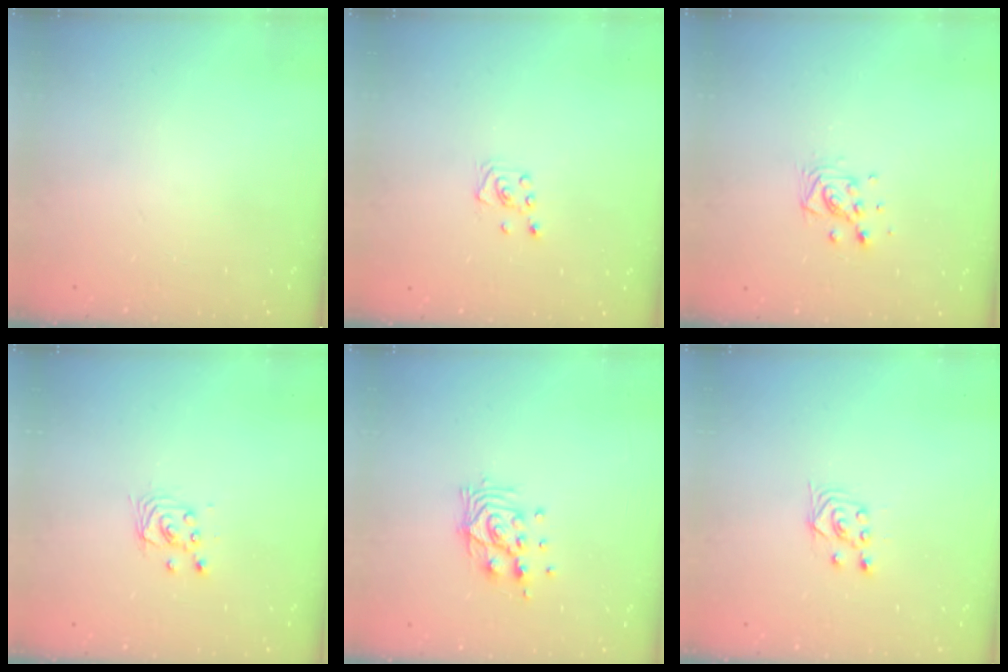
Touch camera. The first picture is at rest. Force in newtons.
{"total": 3.0, "press": 2.9, "slide": 0.3}
{"total": 7.7, "press": 7.3, "slide": 2.4}
{"total": 2.9, "press": 2.9, "slide": 0.2}
{"total": 10.3, "press": 10.3, "slide": 0.9}
{"total": 2.5, "press": 2.2, "slide": 1.2}